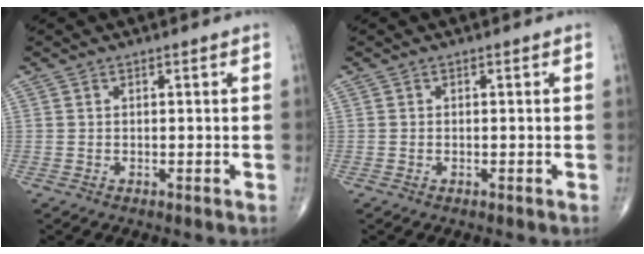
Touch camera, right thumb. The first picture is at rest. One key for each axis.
{"total": 0.0}